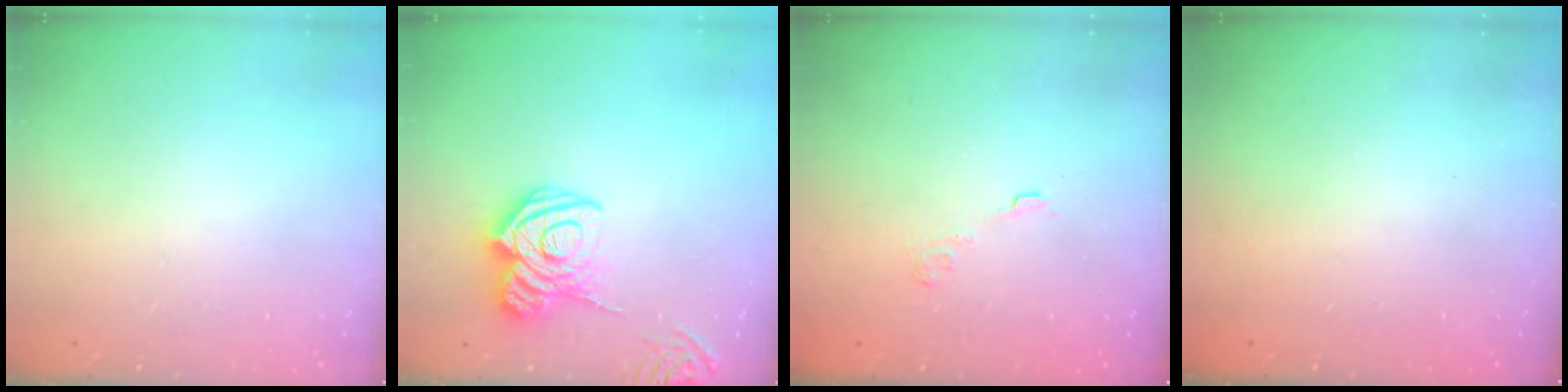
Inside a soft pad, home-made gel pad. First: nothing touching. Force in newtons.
{"total": 16.0, "press": 15.9, "slide": 1.7}
{"total": 2.7, "press": 2.3, "slide": 1.4}
{"total": 2.6, "press": 2.4, "slide": 0.8}